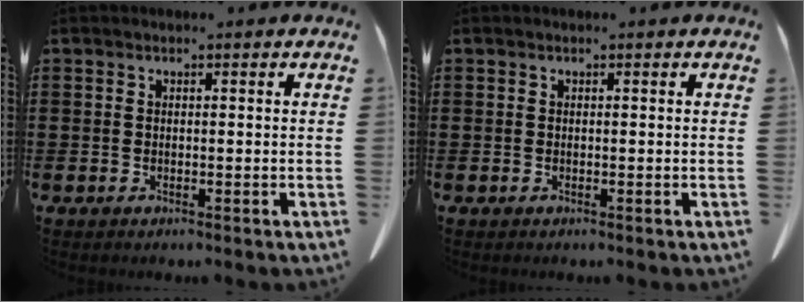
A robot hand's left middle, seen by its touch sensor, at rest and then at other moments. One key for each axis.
{"total": 0.0}